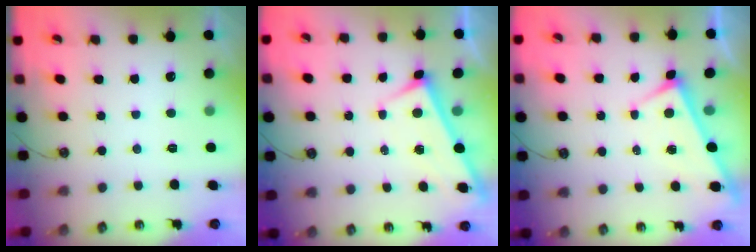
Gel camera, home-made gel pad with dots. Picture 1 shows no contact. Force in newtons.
{"total": 3.3, "press": 3.3, "slide": 0.2}
{"total": 1.0, "press": 0.9, "slide": 0.4}